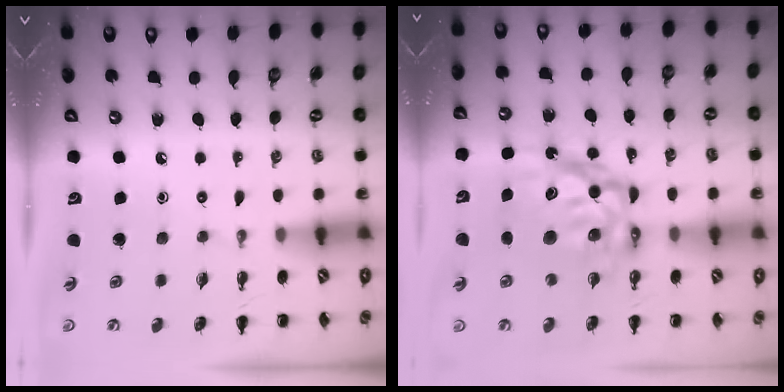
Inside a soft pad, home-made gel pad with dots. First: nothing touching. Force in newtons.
{"total": 12.9, "press": 12.5, "slide": 3.0}